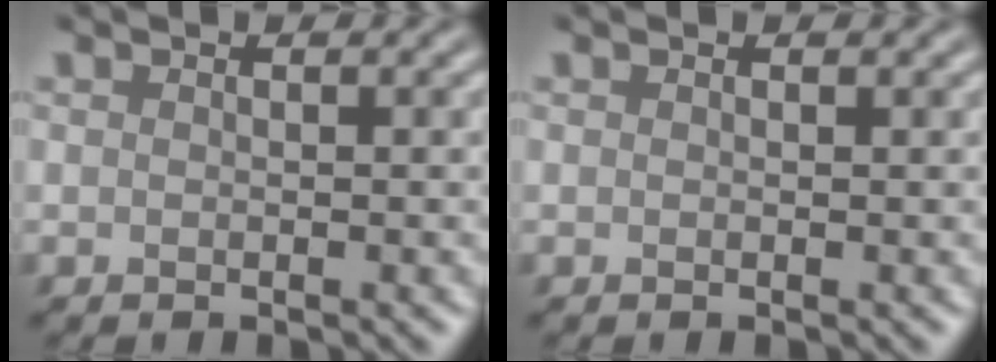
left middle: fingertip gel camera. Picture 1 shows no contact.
{"total": 0.0}